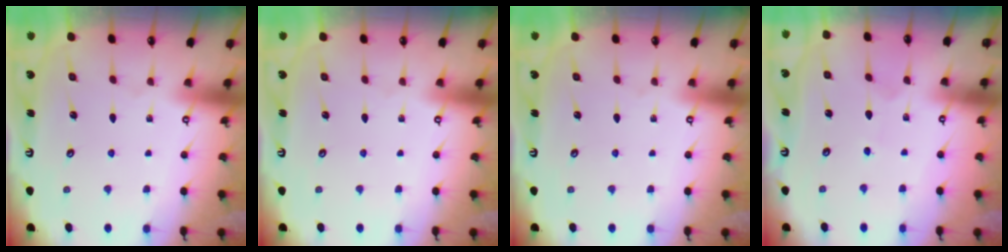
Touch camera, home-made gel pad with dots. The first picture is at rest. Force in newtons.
{"total": 0.0}
{"total": 0.0}
{"total": 1.2, "press": 1.2, "slide": 0.1}